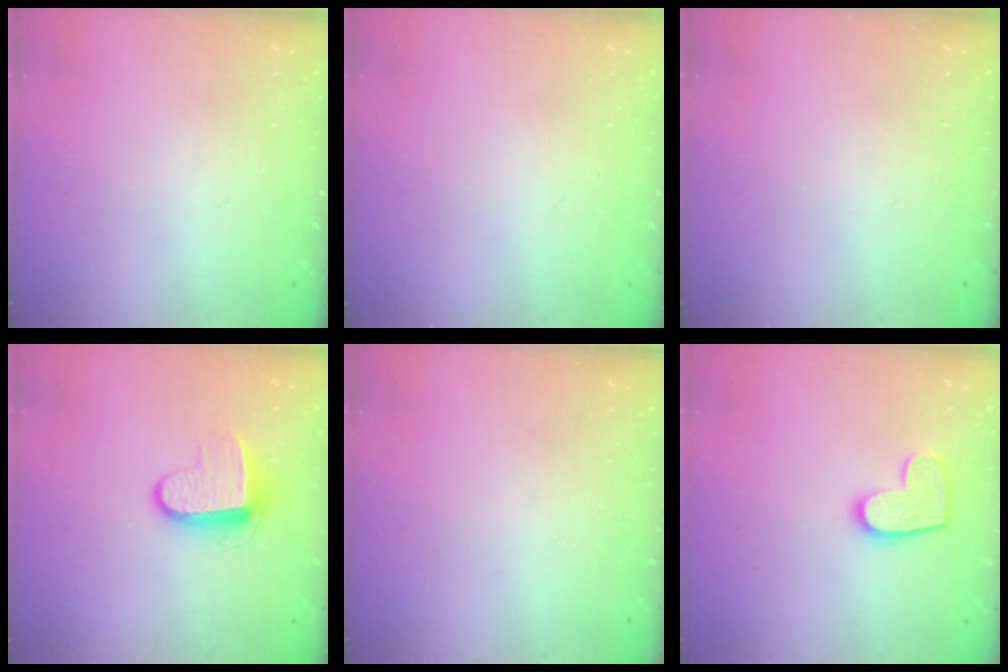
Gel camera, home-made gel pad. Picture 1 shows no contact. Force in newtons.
{"total": 0.6, "press": 0.6, "slide": 0.2}
{"total": 0.0}
{"total": 9.0, "press": 9.0, "slide": 0.5}
{"total": 0.0}
{"total": 10.5, "press": 10.5, "slide": 0.6}